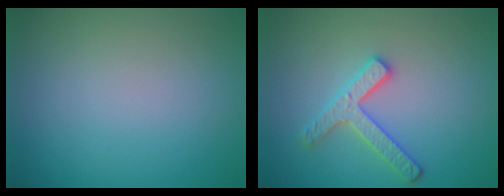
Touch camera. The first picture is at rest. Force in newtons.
{"total": 2.9, "press": 2.8, "slide": 0.6}